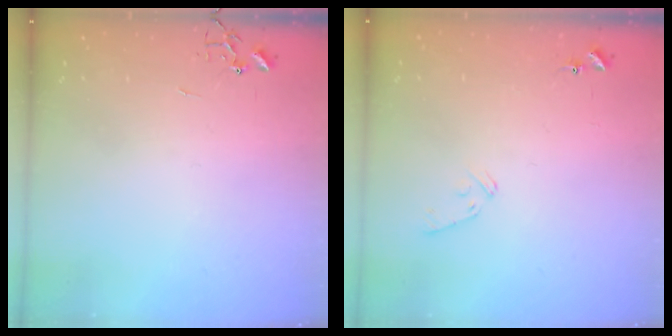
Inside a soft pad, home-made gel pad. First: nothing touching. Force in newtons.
{"total": 6.7, "press": 6.7, "slide": 0.7}